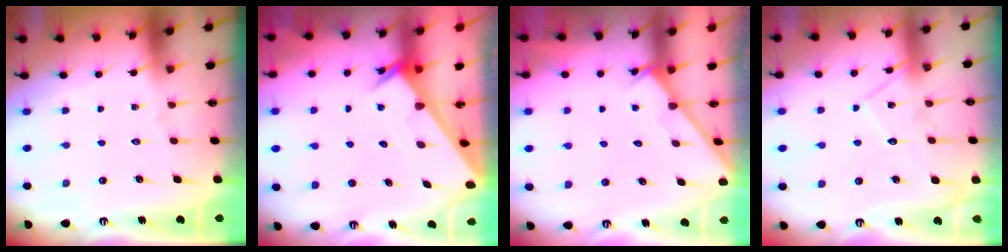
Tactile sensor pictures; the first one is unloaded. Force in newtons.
{"total": 3.4, "press": 3.4, "slide": 0.3}
{"total": 2.2, "press": 2.2, "slide": 0.2}
{"total": 10.7, "press": 10.7, "slide": 0.8}